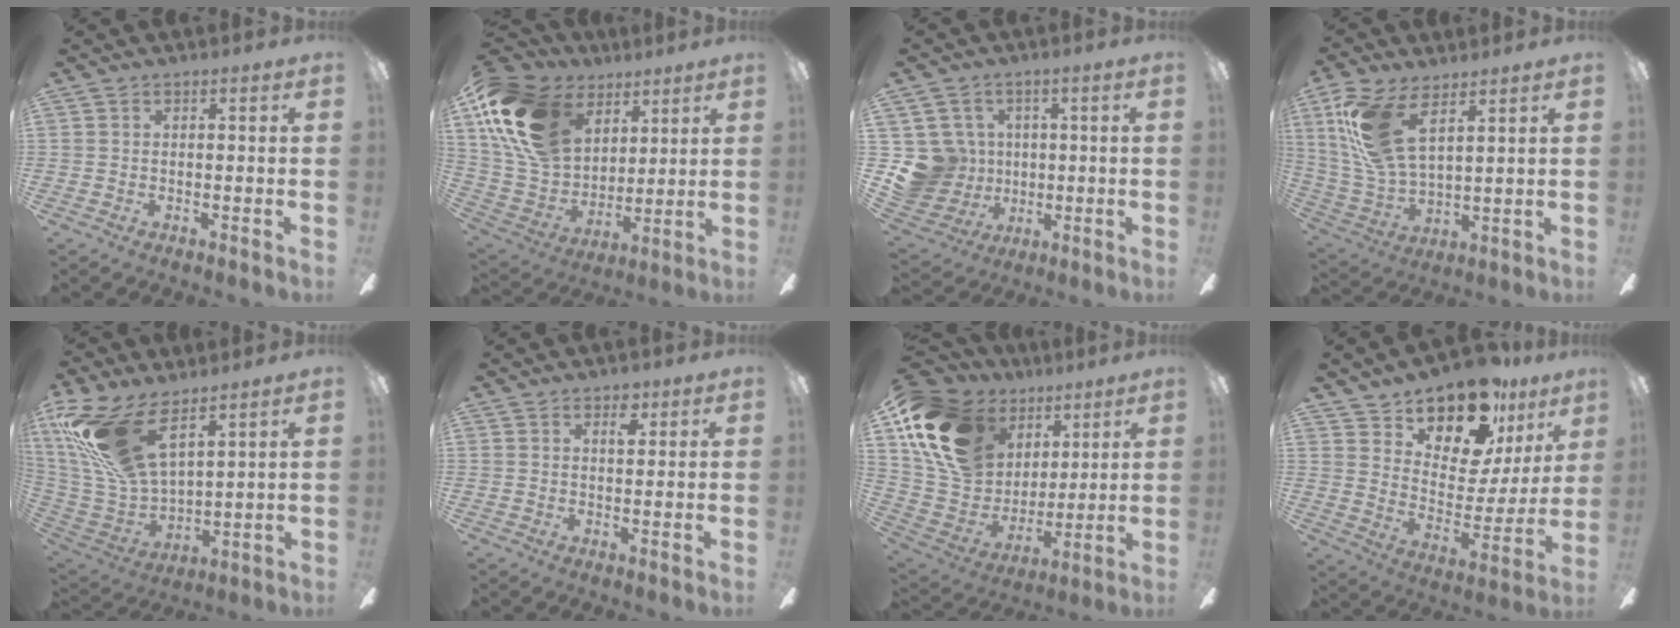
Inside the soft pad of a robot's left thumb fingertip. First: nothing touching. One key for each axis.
{"total": 21.3, "fx": 10.6, "fy": 13.9, "fz": 12.2, "tx": -0.283, "ty": -0.030, "tz": 0.198}
{"total": 12.3, "fx": 0.7, "fy": 11.8, "fz": 3.1, "tx": -0.110, "ty": -0.006, "tz": 0.023}
{"total": 15.4, "fx": 7.6, "fy": 6.8, "fz": 11.5, "tx": -0.263, "ty": -0.022, "tz": 0.139}
{"total": 22.3, "fx": 12.4, "fy": 10.5, "fz": 15.2, "tx": -0.340, "ty": -0.050, "tz": 0.223}
{"total": 3.3, "fx": 2.1, "fy": 1.6, "fz": 2.0, "tx": -0.011, "ty": -0.011, "tz": 0.032}
{"total": 20.3, "fx": 10.4, "fy": 13.9, "fz": 10.5, "tx": -0.230, "ty": -0.028, "tz": 0.200}
{"total": 17.7, "fx": 14.0, "fy": 7.6, "fz": 7.5, "tx": -0.127, "ty": -0.104, "tz": 0.246}